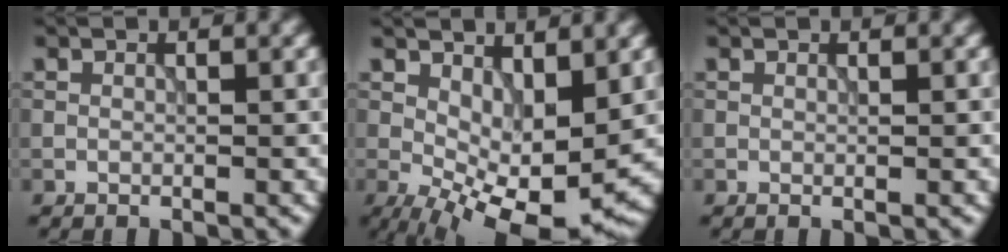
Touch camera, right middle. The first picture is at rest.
{"total": 9.0, "force": [0.0, 3.9, 8.1], "torque": [-0.136, -0.011, 0.008]}
{"total": 0.0}